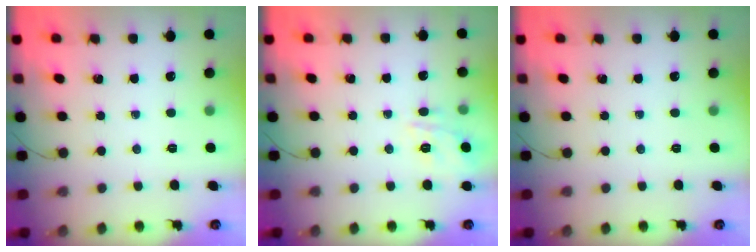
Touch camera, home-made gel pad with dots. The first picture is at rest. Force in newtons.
{"total": 12.4, "press": 12.4, "slide": 0.8}
{"total": 0.0}